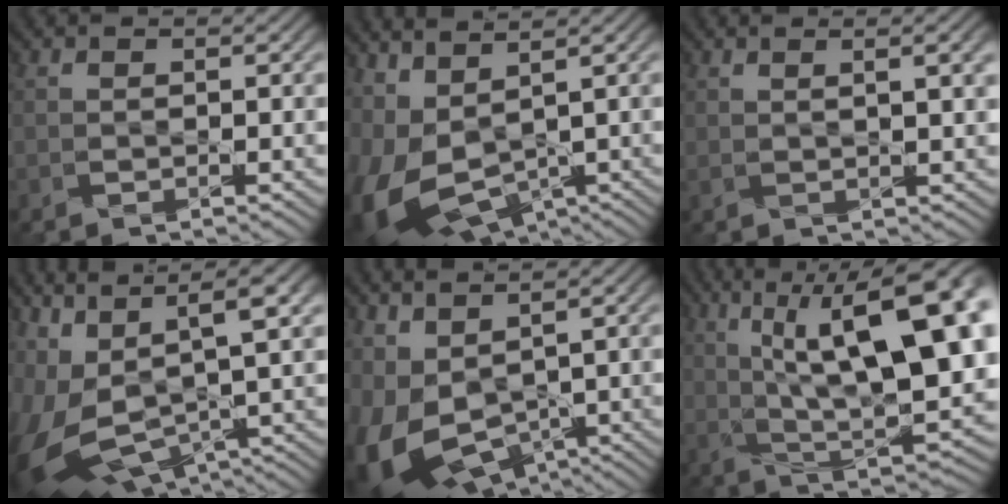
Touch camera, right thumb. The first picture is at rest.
{"total": 10.7, "force": [0.3, 6.0, 8.9], "torque": [-0.240, -0.018, 0.020]}
{"total": 3.3, "force": [1.3, 0.8, 3.0], "torque": [-0.034, 0.016, 0.020]}
{"total": 14.9, "force": [2.0, 7.0, 13.0], "torque": [-0.311, -0.020, 0.066]}
{"total": 11.0, "force": [-0.8, 6.9, 8.5], "torque": [-0.237, -0.029, 0.003]}
{"total": 18.2, "force": [5.4, 6.7, 16.0], "torque": [-0.235, 0.029, 0.090]}